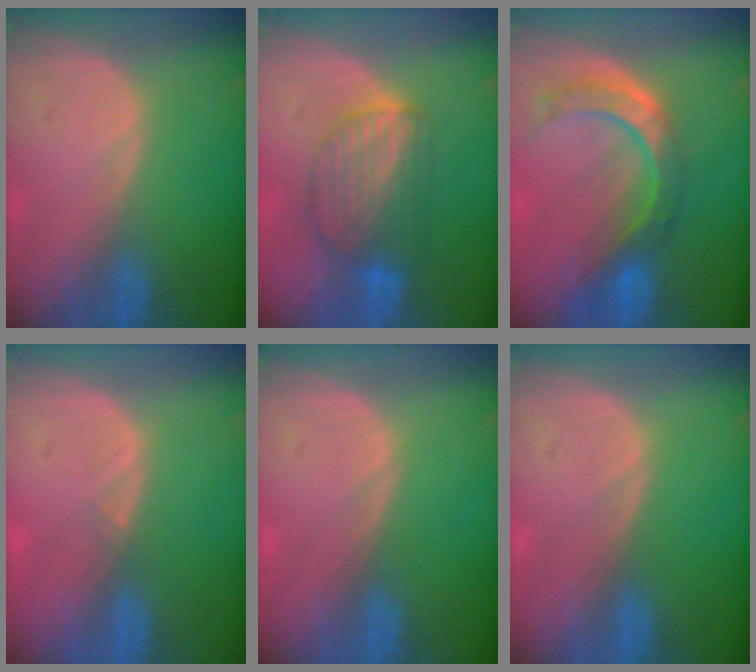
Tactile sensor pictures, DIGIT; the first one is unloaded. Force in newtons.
{"total": 7.4, "press": 7.2, "slide": 1.7}
{"total": 8.5, "press": 7.2, "slide": 4.5}
{"total": 0.7, "press": 0.5, "slide": 0.4}
{"total": 0.0}
{"total": 0.0}